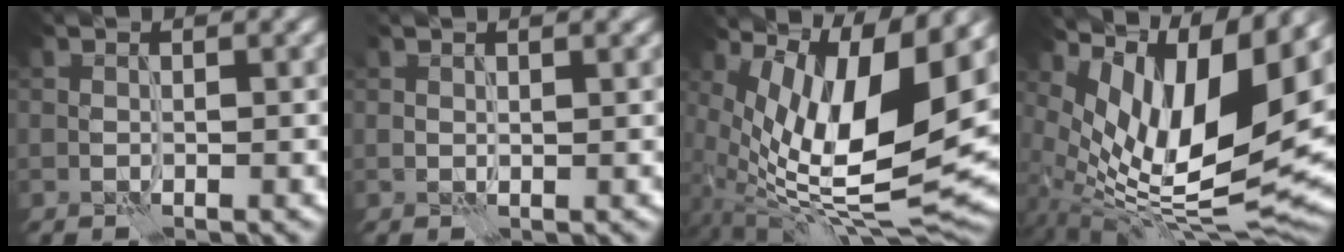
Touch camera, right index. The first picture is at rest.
{"total": 1.2, "force": [0.7, 0.4, 0.9], "torque": [-0.014, 0.002, 0.013]}
{"total": 13.5, "force": [3.0, 4.8, 12.3], "torque": [-0.230, -0.003, 0.059]}
{"total": 13.3, "force": [3.7, 5.8, 11.4], "torque": [-0.212, 0.000, 0.071]}